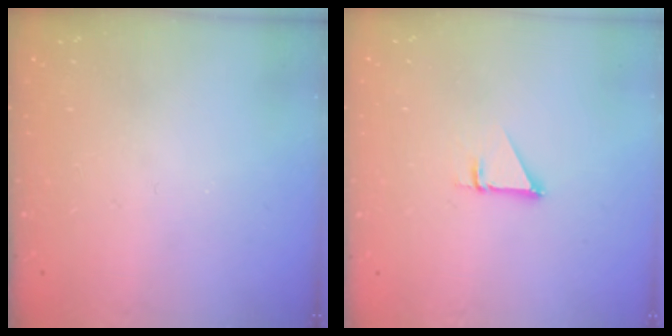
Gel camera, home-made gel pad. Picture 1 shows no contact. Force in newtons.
{"total": 1.0, "press": 1.0, "slide": 0.1}